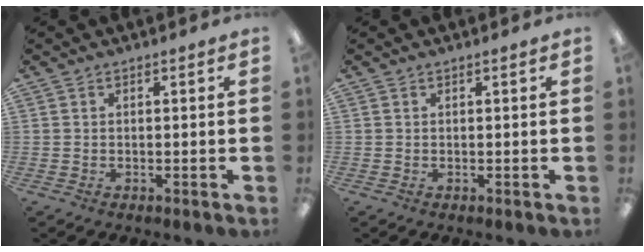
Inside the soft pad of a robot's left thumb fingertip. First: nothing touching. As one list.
[{"total": 0.0}]